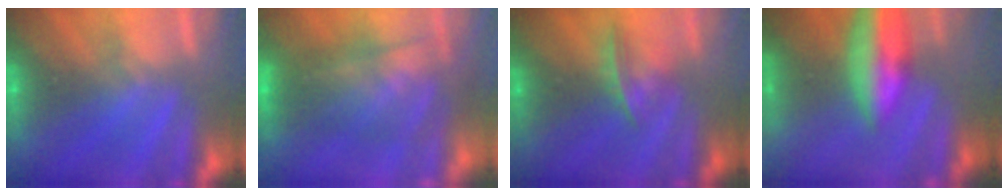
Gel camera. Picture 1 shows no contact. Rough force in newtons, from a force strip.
{"total": 5.8}
{"total": 3.7}
{"total": 8.5}